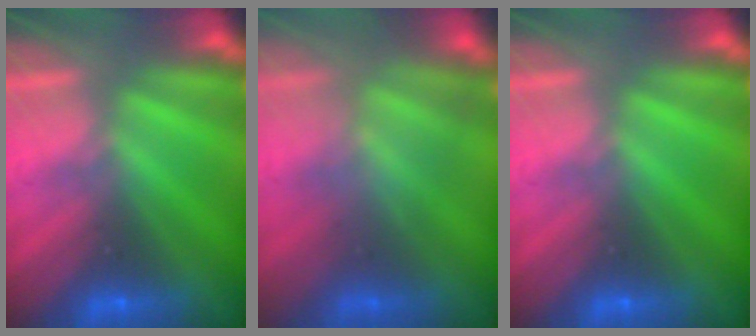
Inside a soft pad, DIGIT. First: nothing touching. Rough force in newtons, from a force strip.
{"total": 3.3}
{"total": 0.0}